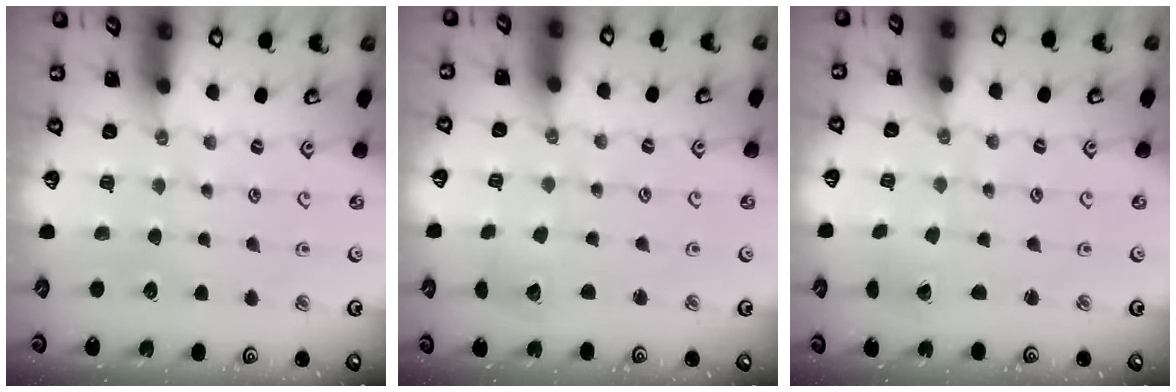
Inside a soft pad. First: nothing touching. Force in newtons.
{"total": 2.8, "press": 2.8, "slide": 0.4}
{"total": 1.7, "press": 1.7, "slide": 0.0}